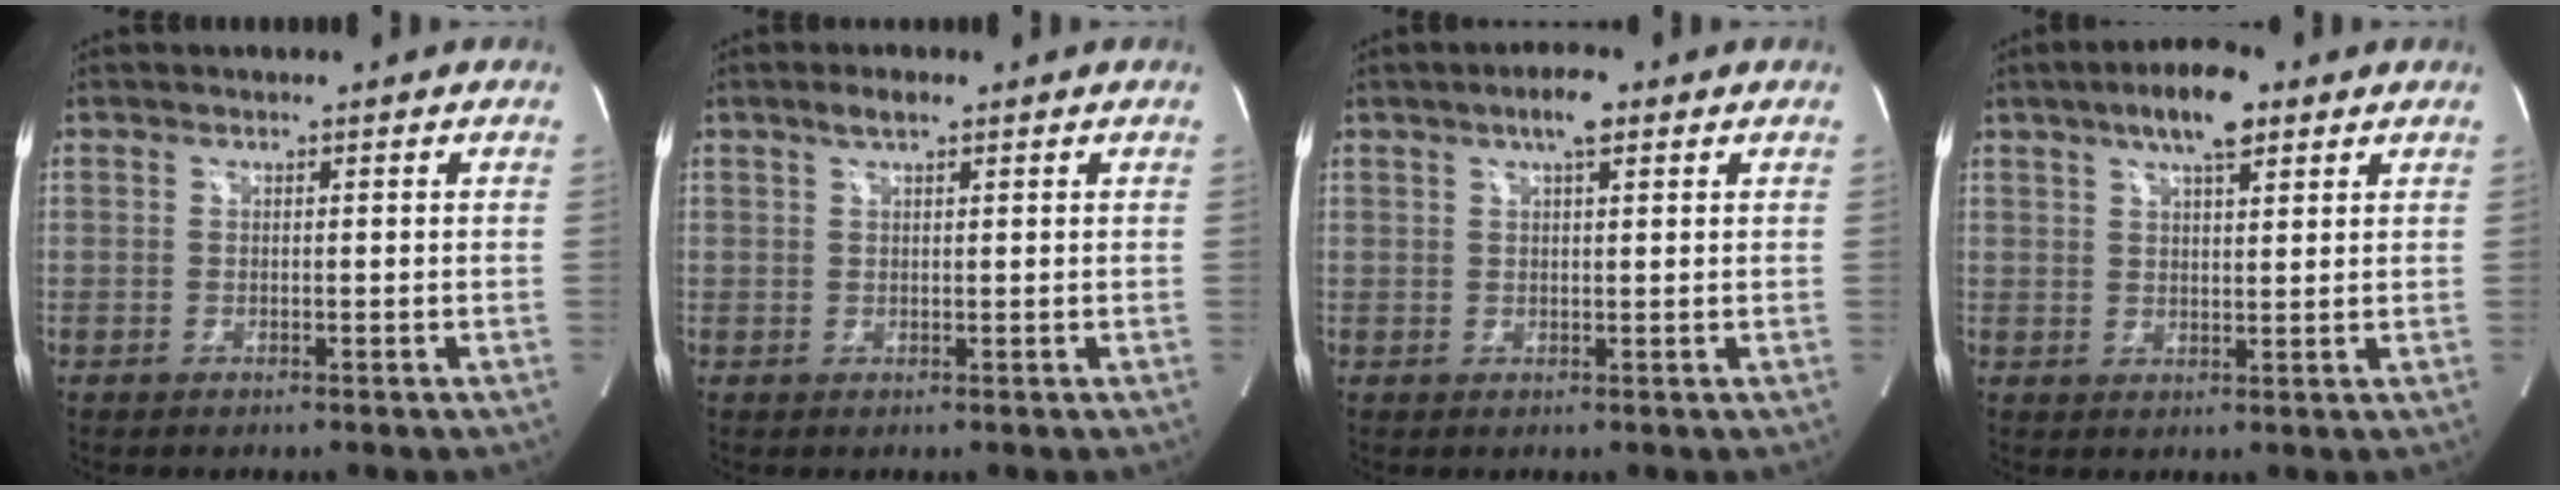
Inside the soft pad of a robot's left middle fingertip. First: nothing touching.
{"total": 2.2, "force": [1.5, 0.6, 1.5], "torque": [-0.031, 0.007, 0.028]}
{"total": 3.9, "force": [2.3, 0.7, 3.1], "torque": [-0.057, 0.009, 0.037]}
{"total": 7.4, "force": [4.6, 2.0, 5.5], "torque": [-0.098, 0.012, 0.075]}